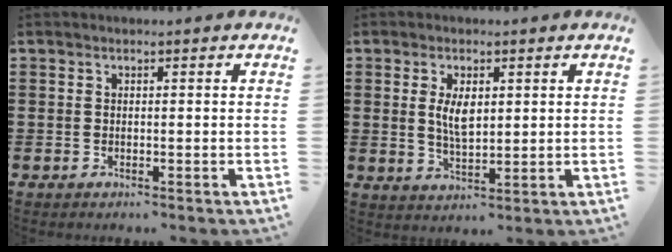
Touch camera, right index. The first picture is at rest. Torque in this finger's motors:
{"motor_torque": [0.30, 0.13, 0.23, 0.10]}